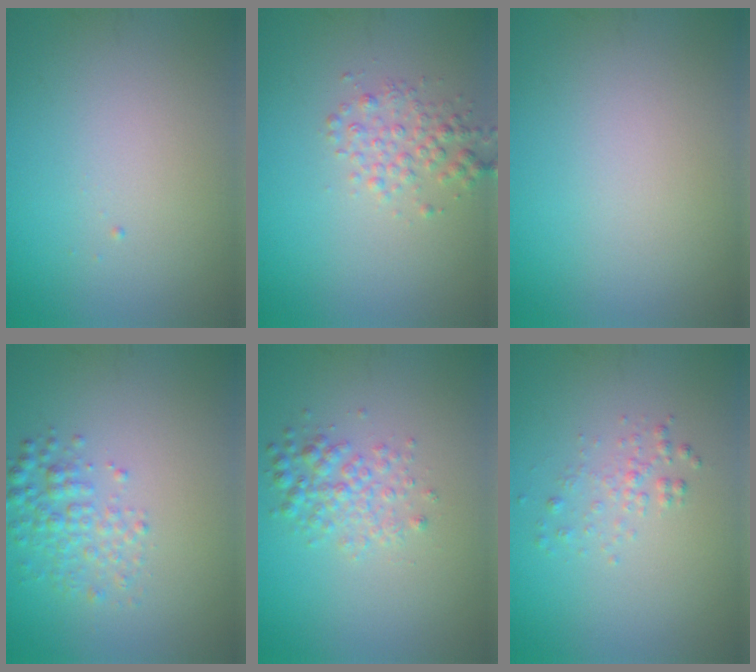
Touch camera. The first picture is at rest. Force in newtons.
{"total": 2.2, "press": 2.2, "slide": 0.0}
{"total": 0.0}
{"total": 2.7, "press": 2.7, "slide": 0.1}
{"total": 2.5, "press": 2.5, "slide": 0.0}
{"total": 1.3, "press": 1.3, "slide": 0.1}